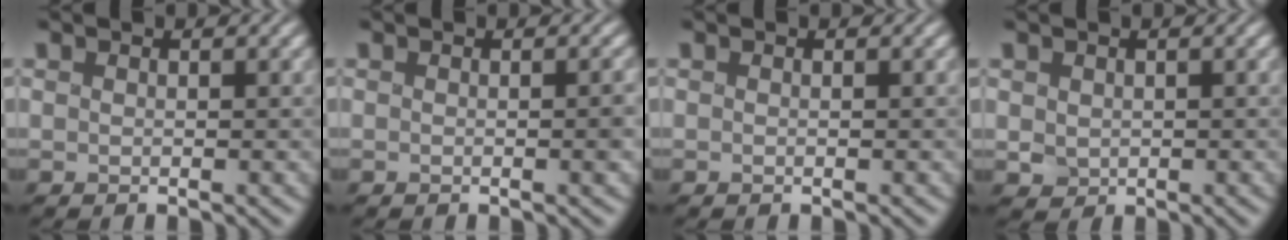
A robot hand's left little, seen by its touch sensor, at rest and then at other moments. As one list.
[{"total": 1.0, "force": [-0.4, 0.2, 0.9], "torque": [-0.010, 0.000, -0.007]}, {"total": 0.0}, {"total": 1.2, "force": [0.1, 1.1, 0.5], "torque": [-0.011, -0.003, 0.003]}]